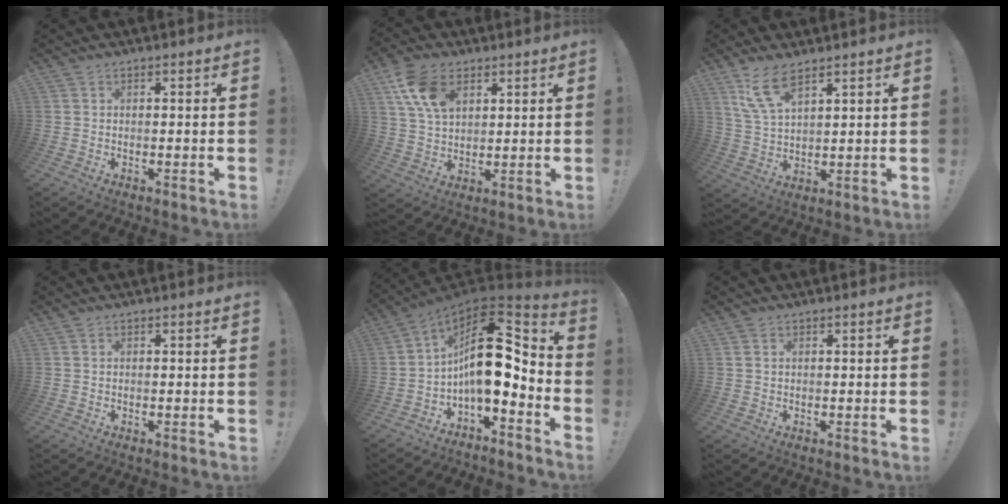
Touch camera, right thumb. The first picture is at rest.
{"total": 12.1, "force": [6.1, 7.4, 7.4], "torque": [-0.136, -0.014, 0.119]}
{"total": 9.4, "force": [6.5, 3.1, 6.0], "torque": [-0.113, -0.021, 0.123]}
{"total": 0.0}
{"total": 18.5, "force": [0.8, 9.2, 16.0], "torque": [-0.273, 0.000, 0.018]}
{"total": 0.6, "force": [0.4, 0.3, 0.4], "torque": [-0.009, 0.001, 0.008]}